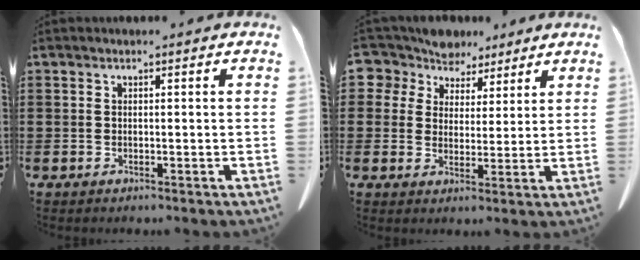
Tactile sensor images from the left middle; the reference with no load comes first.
{"total": 6.8, "force": [5.6, 3.8, 0.2], "torque": [-0.046, -0.020, 0.104]}